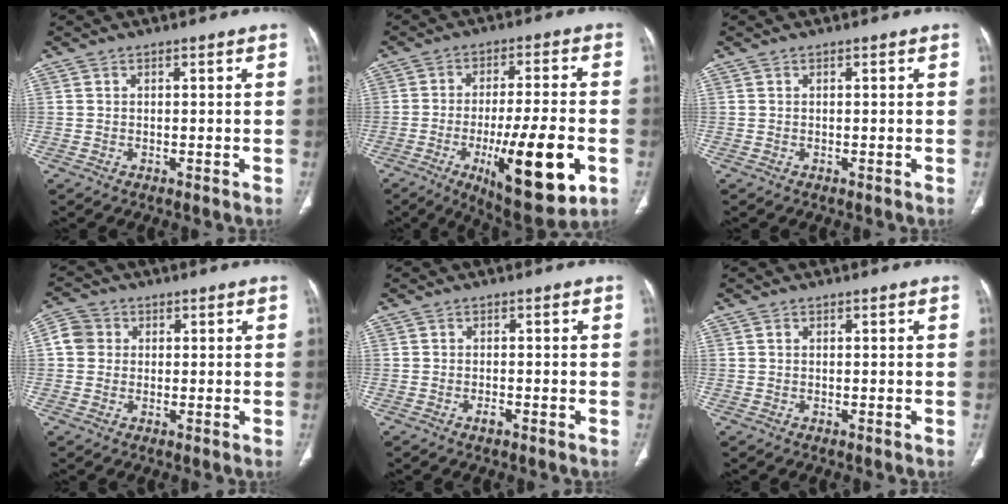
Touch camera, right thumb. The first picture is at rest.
{"total": 18.7, "force": [-6.2, 4.9, 17.0], "torque": [-0.260, 0.005, -0.084]}
{"total": 0.0}
{"total": 4.8, "force": [0.7, 4.4, 1.7], "torque": [-0.021, 0.010, 0.008]}
{"total": 1.4, "force": [-0.8, 0.5, 1.0], "torque": [-0.019, 0.004, -0.015]}
{"total": 0.0}